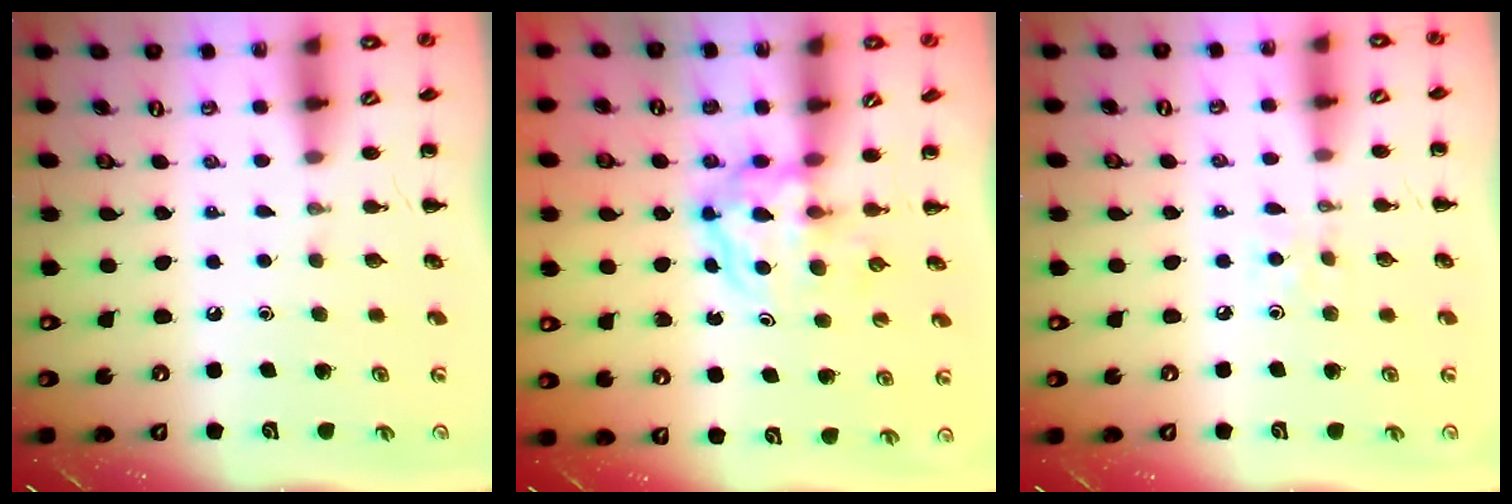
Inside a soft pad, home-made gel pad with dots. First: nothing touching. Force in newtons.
{"total": 3.8, "press": 3.8, "slide": 0.5}
{"total": 4.3, "press": 4.0, "slide": 1.3}